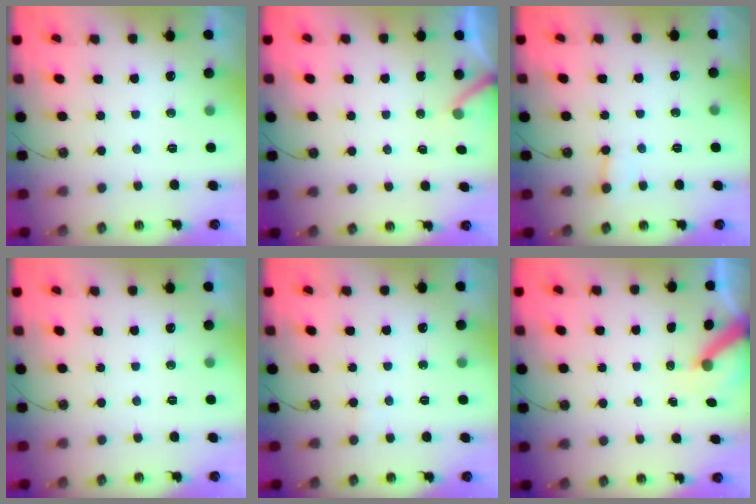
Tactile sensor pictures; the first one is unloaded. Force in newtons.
{"total": 2.5, "press": 2.5, "slide": 0.2}
{"total": 3.0, "press": 3.0, "slide": 0.2}
{"total": 0.0}
{"total": 3.7, "press": 3.7, "slide": 0.3}
{"total": 5.3, "press": 5.3, "slide": 0.8}